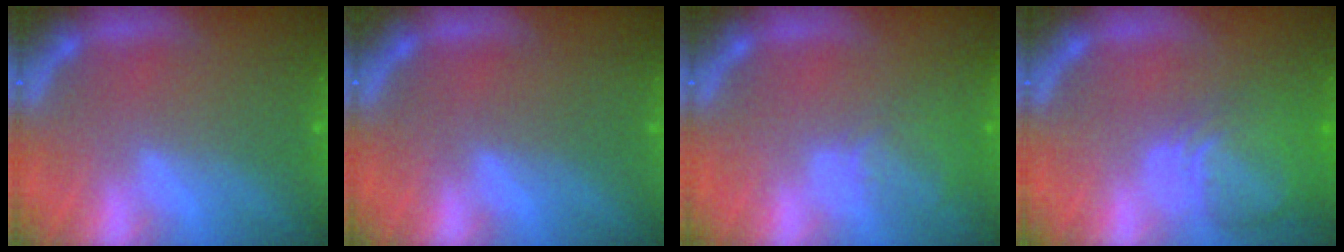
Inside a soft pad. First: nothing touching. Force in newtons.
{"total": 0.0}
{"total": 2.9}
{"total": 7.0}